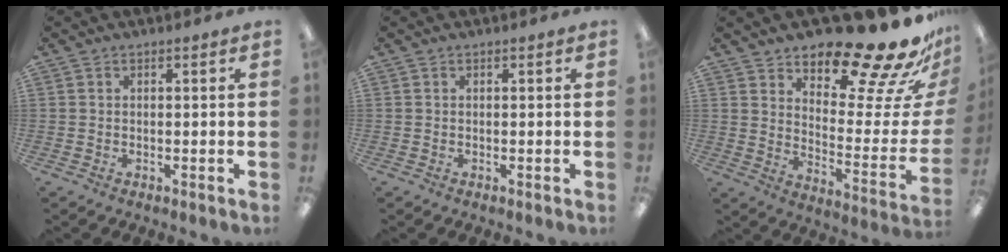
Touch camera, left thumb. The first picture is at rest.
{"total": 0.0}
{"total": 22.1, "force": [18.4, 6.2, 10.6], "torque": [-0.133, -0.138, 0.296]}